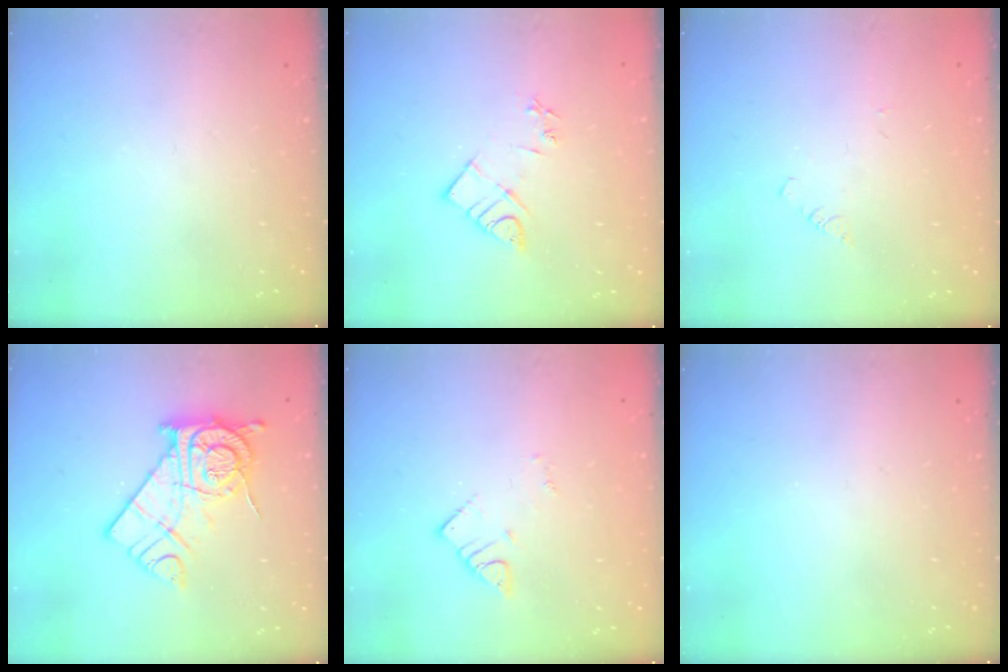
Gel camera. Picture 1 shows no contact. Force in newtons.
{"total": 7.5, "press": 7.5, "slide": 0.5}
{"total": 1.3, "press": 1.3, "slide": 0.2}
{"total": 14.0, "press": 13.9, "slide": 1.3}
{"total": 1.9, "press": 1.9, "slide": 0.2}
{"total": 0.0}